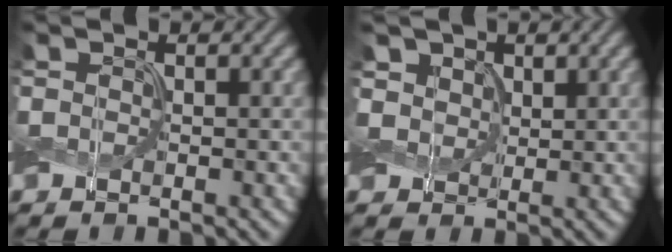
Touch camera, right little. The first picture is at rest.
{"total": 2.9, "force": [1.5, 2.3, 0.9], "torque": [-0.033, -0.006, 0.031]}